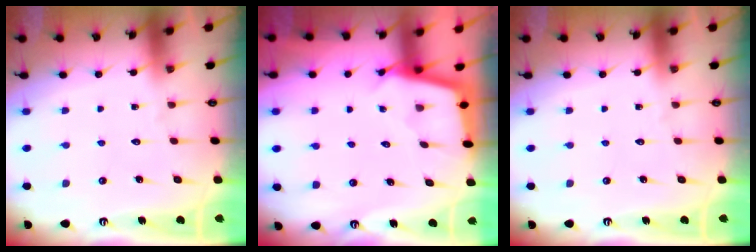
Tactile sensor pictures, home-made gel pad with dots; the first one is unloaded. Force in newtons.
{"total": 2.3, "press": 2.3, "slide": 0.1}
{"total": 0.0}